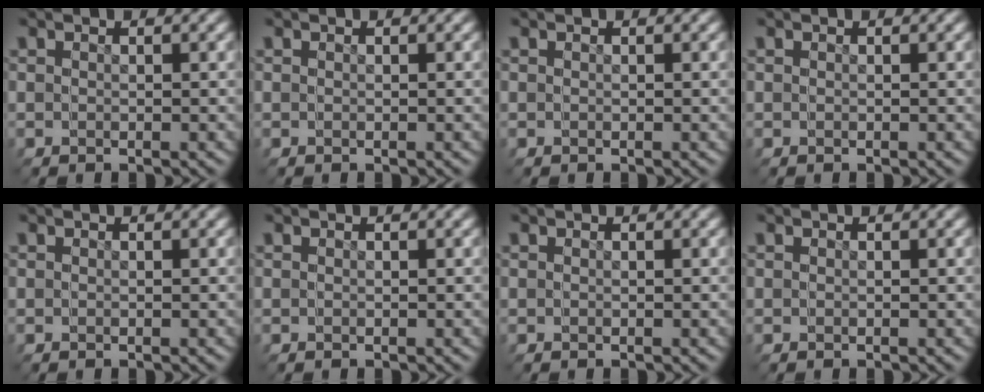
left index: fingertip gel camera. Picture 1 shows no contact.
{"total": 0.0}
{"total": 0.0}
{"total": 0.0}
{"total": 0.0}
{"total": 0.0}
{"total": 0.0}
{"total": 0.0}